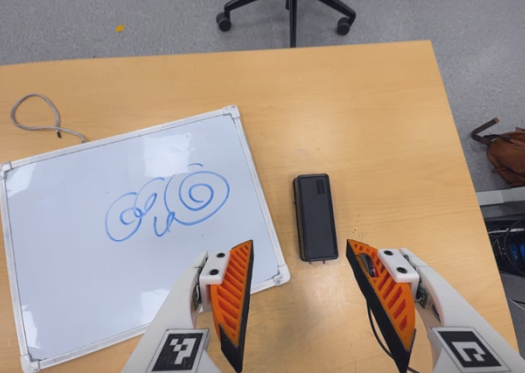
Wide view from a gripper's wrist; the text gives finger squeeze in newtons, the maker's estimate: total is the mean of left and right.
{"total": 0.0}